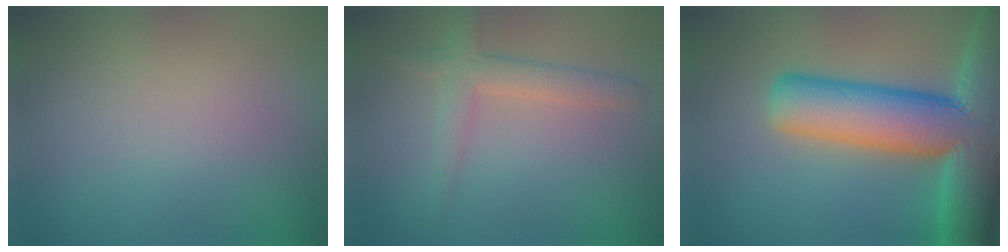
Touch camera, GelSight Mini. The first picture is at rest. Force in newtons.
{"total": 2.6, "press": 2.6, "slide": 0.1}
{"total": 13.1, "press": 13.1, "slide": 0.8}